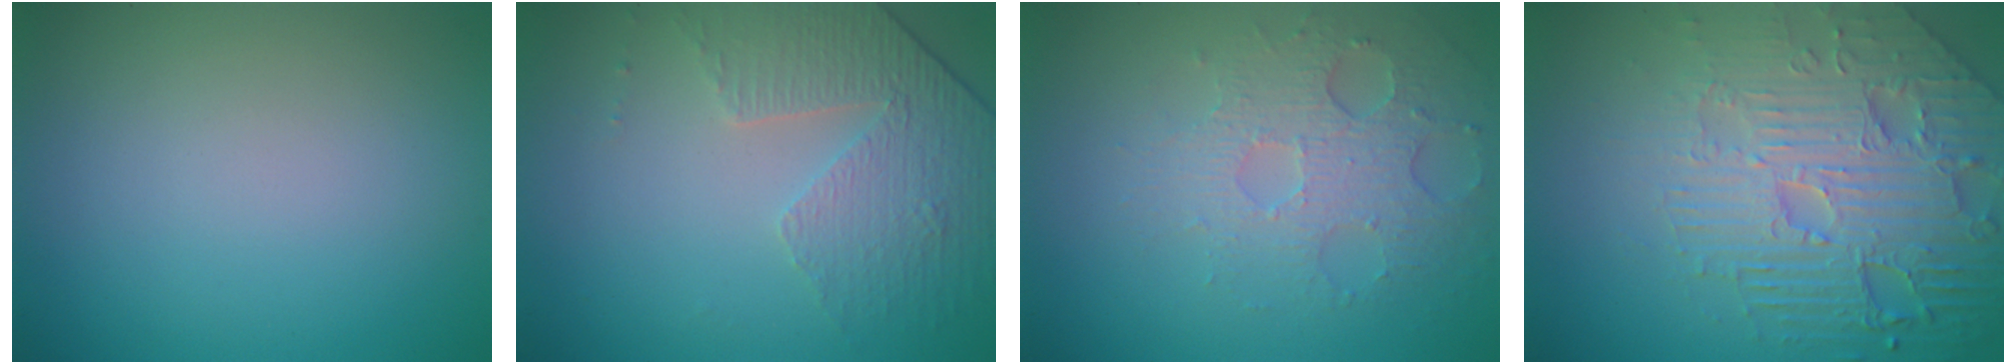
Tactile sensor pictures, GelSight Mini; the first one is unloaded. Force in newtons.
{"total": 4.7, "press": 3.2, "slide": 3.4}
{"total": 3.6, "press": 3.3, "slide": 1.5}
{"total": 8.6, "press": 6.2, "slide": 6.0}